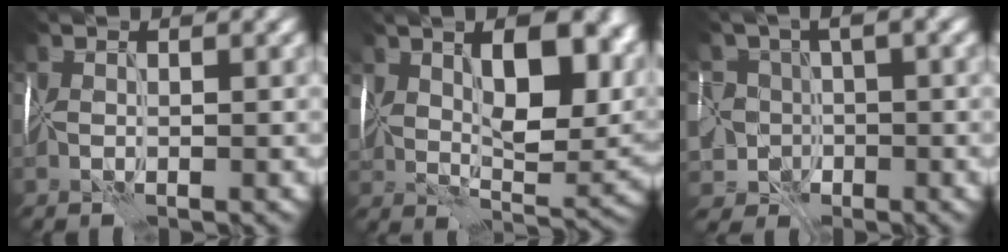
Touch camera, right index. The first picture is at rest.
{"total": 10.8, "force": [3.9, 5.6, 8.4], "torque": [-0.116, -0.003, 0.073]}
{"total": 4.3, "force": [-2.8, 3.2, 0.6], "torque": [-0.004, -0.005, -0.049]}